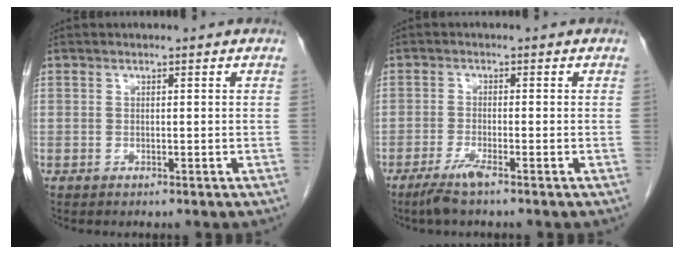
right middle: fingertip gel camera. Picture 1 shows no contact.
{"total": 3.2, "force": [-2.3, -0.3, 2.2], "torque": [-0.050, -0.009, -0.049]}